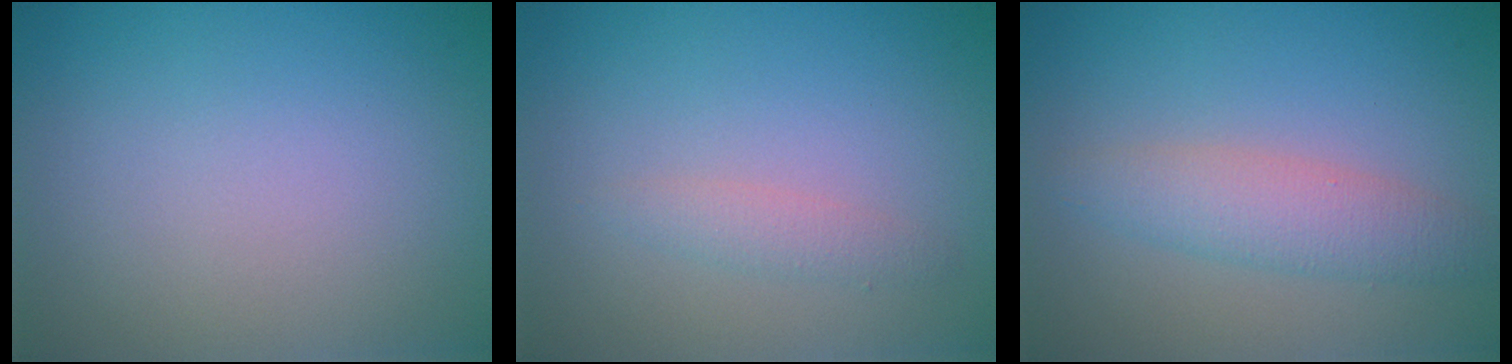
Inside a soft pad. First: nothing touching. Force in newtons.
{"total": 1.4, "press": 1.4, "slide": 0.1}
{"total": 3.4, "press": 3.4, "slide": 0.0}